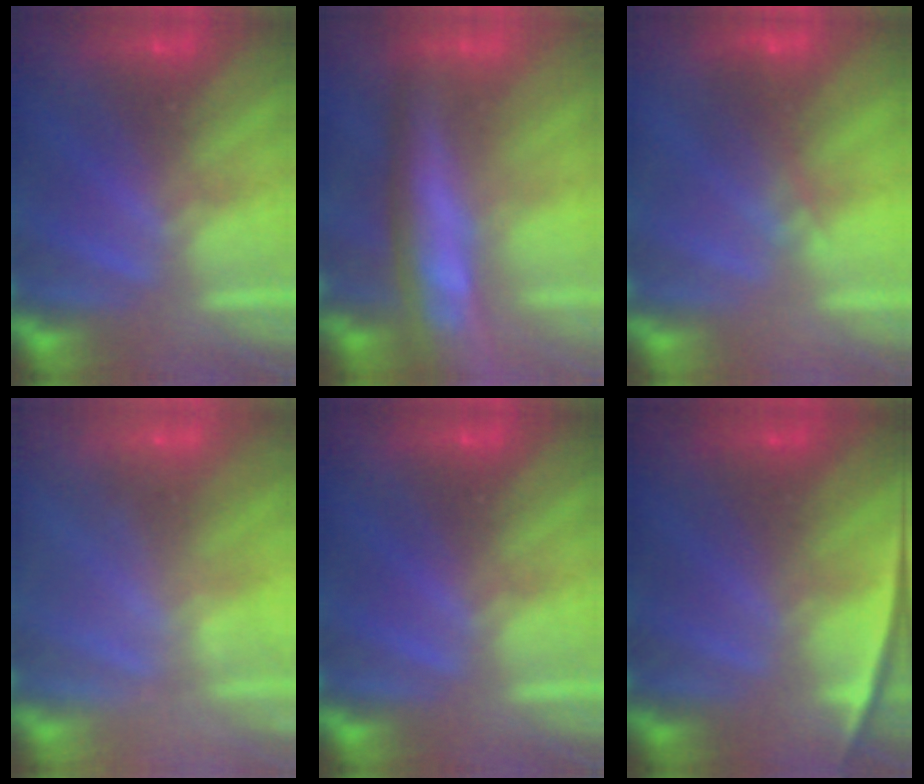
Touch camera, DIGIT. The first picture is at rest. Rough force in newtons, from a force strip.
{"total": 7.7}
{"total": 4.1}
{"total": 2.1}
{"total": 0.0}
{"total": 2.4}